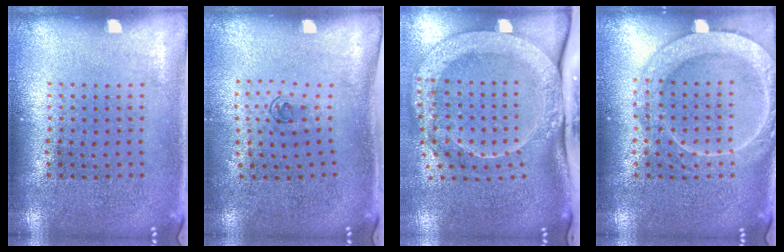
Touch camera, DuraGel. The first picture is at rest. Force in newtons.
{"total": 0.6, "press": 0.3, "slide": 0.6}
{"total": 3.2, "press": 2.3, "slide": 2.3}
{"total": 3.6, "press": 3.5, "slide": 0.6}